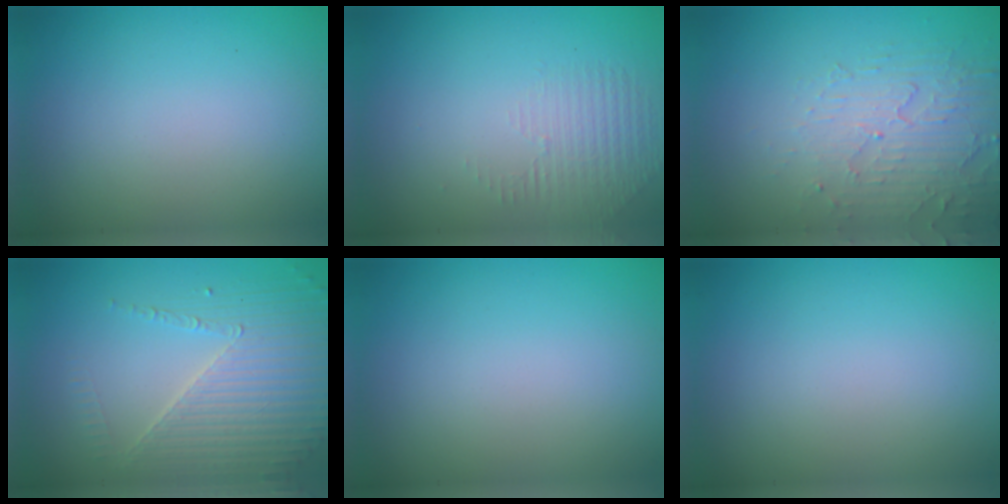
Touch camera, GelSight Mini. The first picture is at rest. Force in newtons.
{"total": 1.4, "press": 0.3, "slide": 1.4}
{"total": 4.9, "press": 3.2, "slide": 3.7}
{"total": 4.5, "press": 3.9, "slide": 2.2}
{"total": 0.0}
{"total": 0.0}